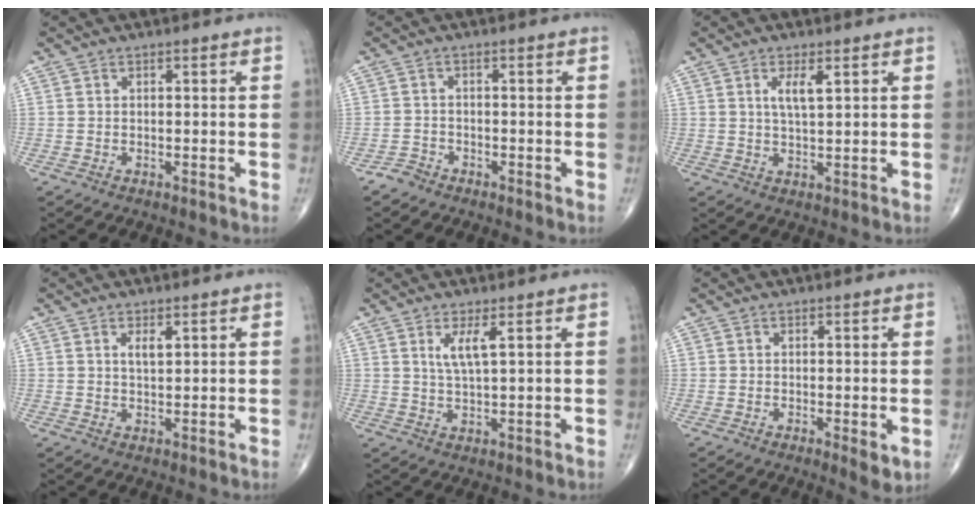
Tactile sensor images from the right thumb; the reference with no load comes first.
{"total": 1.9, "force": [-1.6, 1.0, -0.1], "torque": [-0.001, 0.004, -0.033]}
{"total": 3.9, "force": [1.6, 1.1, 3.4], "torque": [-0.063, -0.010, 0.030]}
{"total": 2.2, "force": [1.1, 0.8, 1.7], "torque": [-0.028, -0.007, 0.021]}
{"total": 3.9, "force": [1.7, 0.5, 3.5], "torque": [-0.075, -0.016, 0.036]}
{"total": 2.6, "force": [-0.4, 0.8, 2.4], "torque": [-0.037, -0.010, -0.008]}